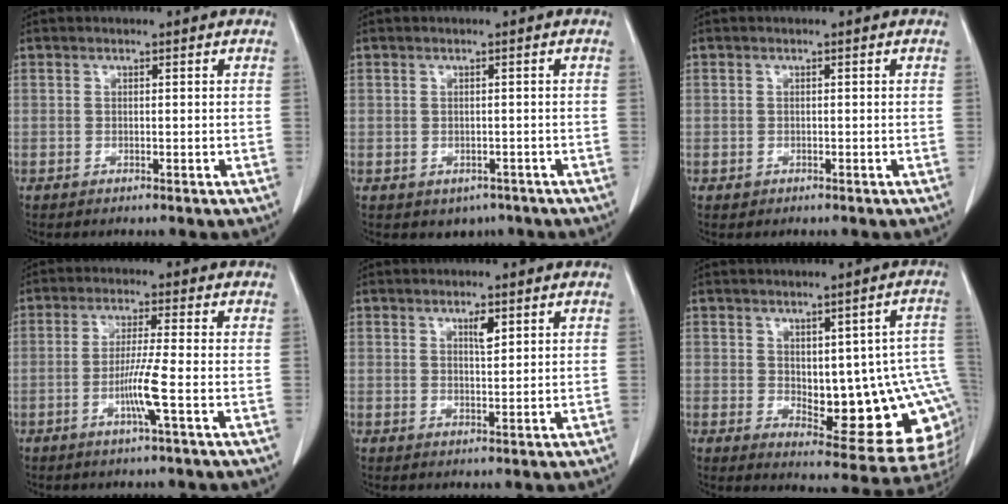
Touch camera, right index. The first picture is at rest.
{"total": 2.7, "force": [-1.4, 2.1, 0.9], "torque": [-0.005, 0.004, -0.011]}
{"total": 0.8, "force": [-0.2, 0.8, 0.0], "torque": [0.000, 0.005, -0.001]}
{"total": 5.5, "force": [-1.8, -0.9, 5.1], "torque": [-0.097, -0.010, -0.038]}
{"total": 2.2, "force": [1.2, 0.5, 1.7], "torque": [-0.031, -0.002, 0.020]}
{"total": 17.2, "force": [-1.0, 6.1, 16.0], "torque": [-0.143, 0.015, 0.011]}